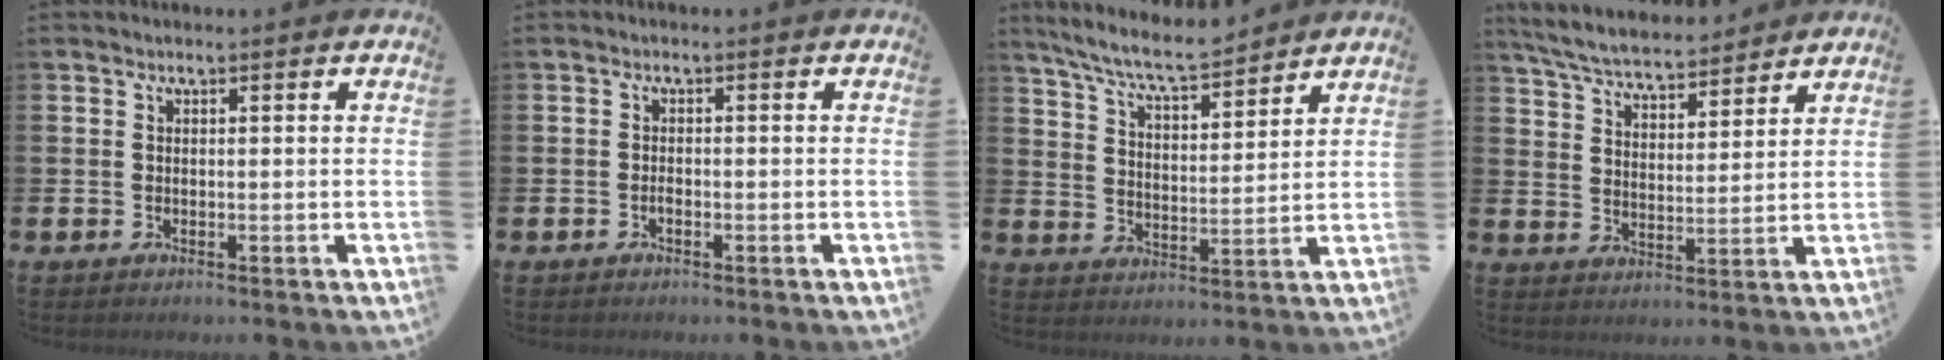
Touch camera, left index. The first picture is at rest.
{"total": 0.8, "force": [-0.4, 0.3, 0.6], "torque": [-0.016, 0.000, -0.007]}
{"total": 8.0, "force": [7.5, 0.7, 2.8], "torque": [-0.085, -0.038, 0.135]}
{"total": 6.4, "force": [6.2, 1.0, 1.5], "torque": [-0.059, -0.035, 0.109]}